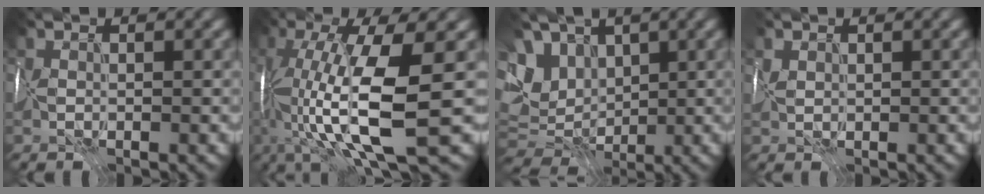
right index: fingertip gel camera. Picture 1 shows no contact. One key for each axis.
{"total": 11.2, "fx": -1.9, "fy": 2.3, "fz": 10.8, "tx": -0.186, "ty": -0.013, "tz": -0.027}
{"total": 9.3, "fx": 1.8, "fy": 7.4, "fz": 5.3, "tx": -0.103, "ty": 0.005, "tz": 0.032}
{"total": 0.7, "fx": 0.6, "fy": 0.1, "fz": -0.3, "tx": 0.013, "ty": -0.001, "tz": 0.012}